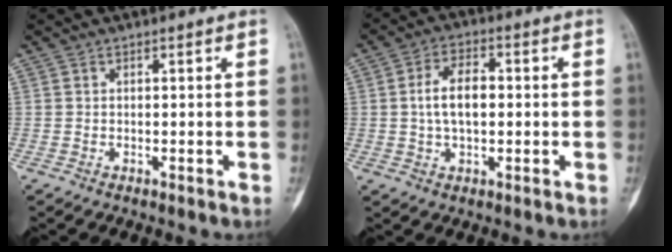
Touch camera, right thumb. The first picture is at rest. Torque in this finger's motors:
{"motor_torque": [0.97, 0.99, 0.56, -0.56, 0.20]}